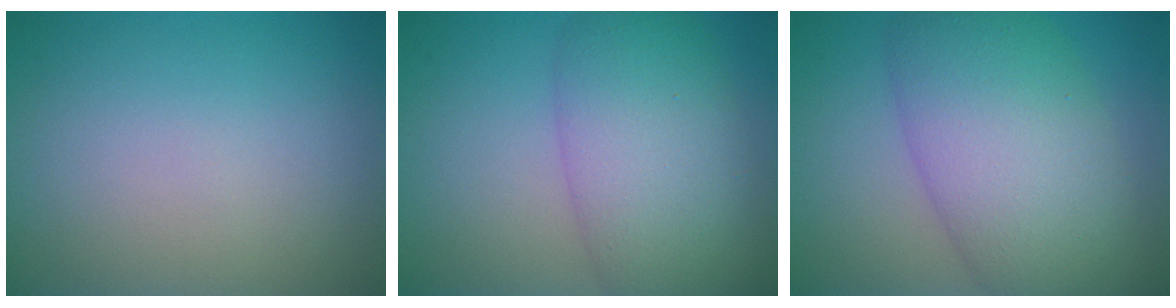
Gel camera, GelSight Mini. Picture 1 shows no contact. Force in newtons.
{"total": 8.3, "press": 8.3, "slide": 0.3}
{"total": 10.2, "press": 10.2, "slide": 0.2}